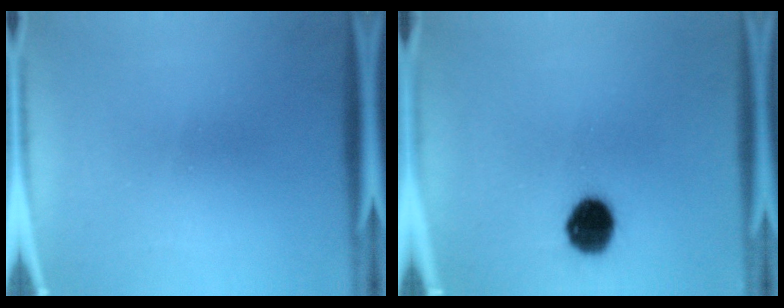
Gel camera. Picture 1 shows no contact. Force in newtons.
{"total": 9.1}